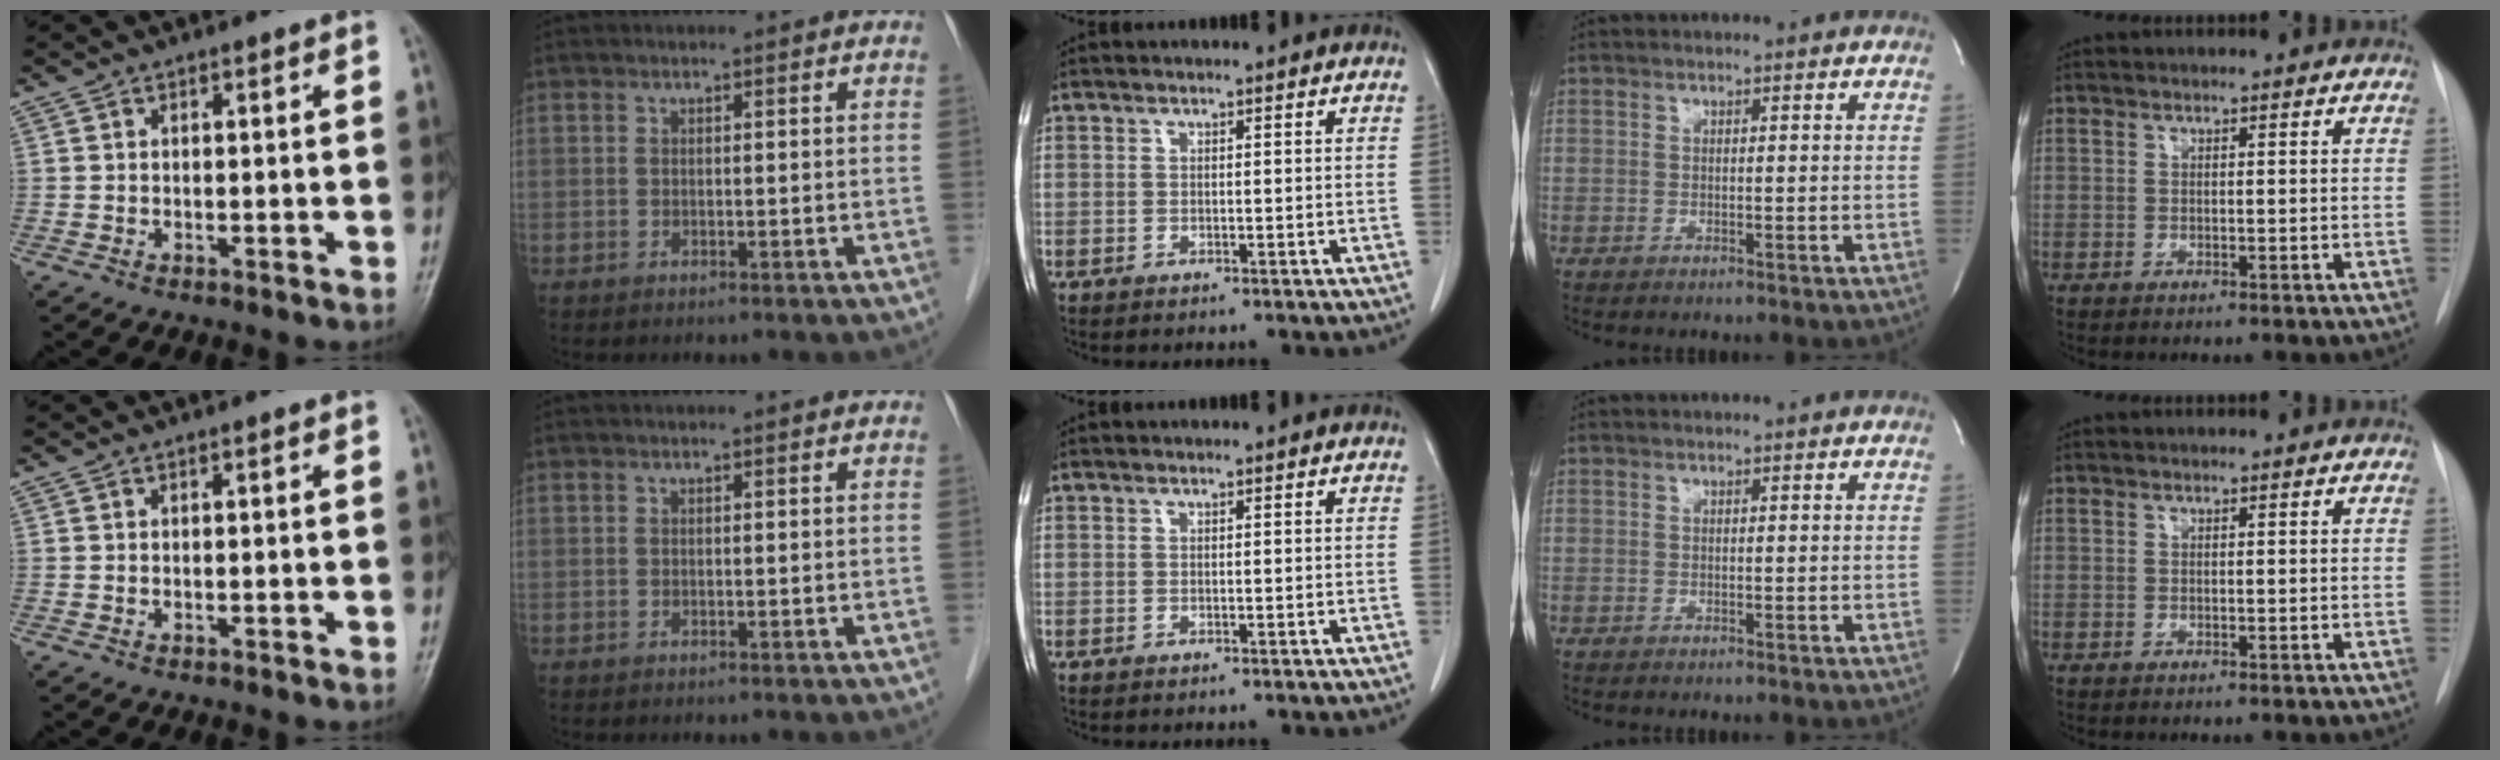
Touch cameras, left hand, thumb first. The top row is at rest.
{}